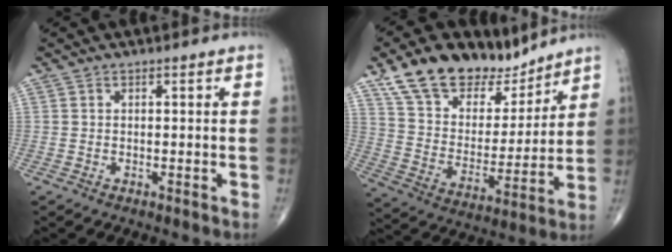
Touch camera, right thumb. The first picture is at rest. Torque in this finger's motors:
{"motor_torque": [-1.60, 1.84, -0.03, 0.12, 0.15]}